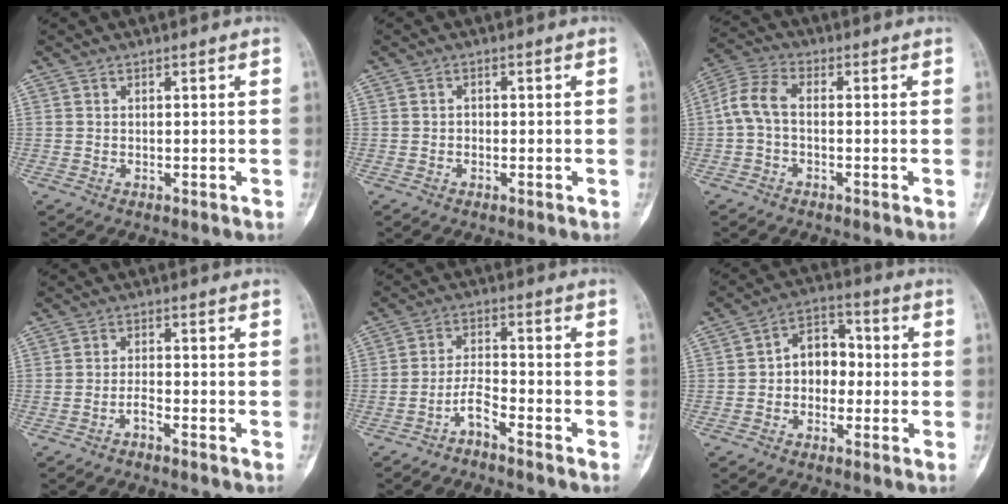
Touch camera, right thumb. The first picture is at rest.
{"total": 0.8, "force": [-0.3, 0.6, 0.3], "torque": [0.006, 0.004, -0.010]}
{"total": 6.1, "force": [-0.7, 3.4, 5.0], "torque": [-0.112, 0.020, -0.025]}
{"total": 1.7, "force": [-1.5, 0.0, 0.7], "torque": [-0.017, 0.015, -0.033]}
{"total": 3.7, "force": [-3.2, 0.4, 1.8], "torque": [-0.035, 0.029, -0.067]}
{"total": 8.0, "force": [-0.7, 6.0, 5.2], "torque": [-0.046, 0.034, -0.026]}